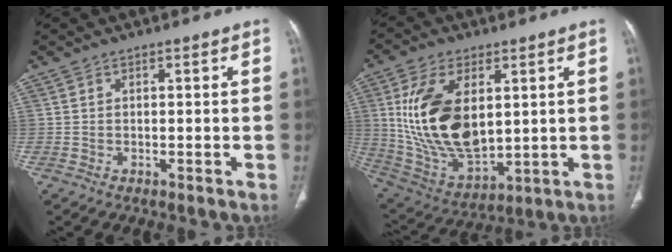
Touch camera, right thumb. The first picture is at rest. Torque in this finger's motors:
{"motor_torque": [-1.27, 2.36, 2.09, 0.37, 0.68]}